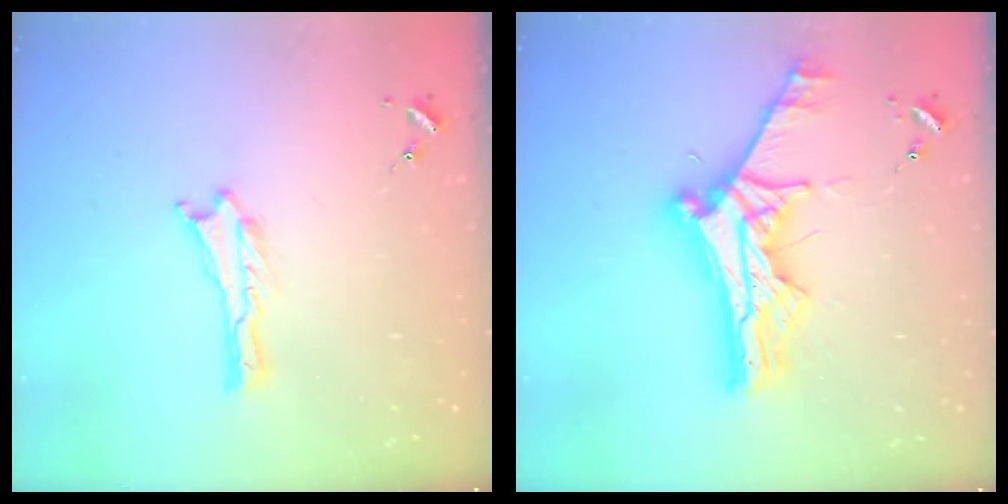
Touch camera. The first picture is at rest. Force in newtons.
{"total": 11.4, "press": 11.4, "slide": 1.1}